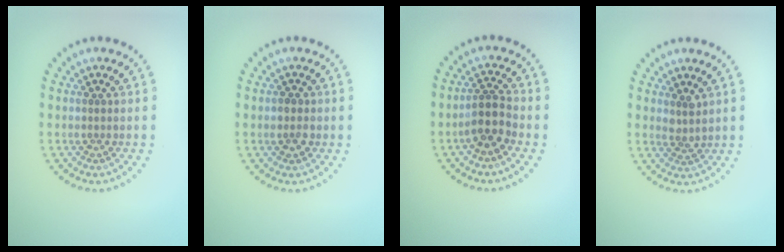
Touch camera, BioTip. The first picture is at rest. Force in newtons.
{"total": 1.5, "press": 1.5, "slide": 0.2}
{"total": 2.9, "press": 2.6, "slide": 1.4}
{"total": 1.4, "press": 1.0, "slide": 1.0}